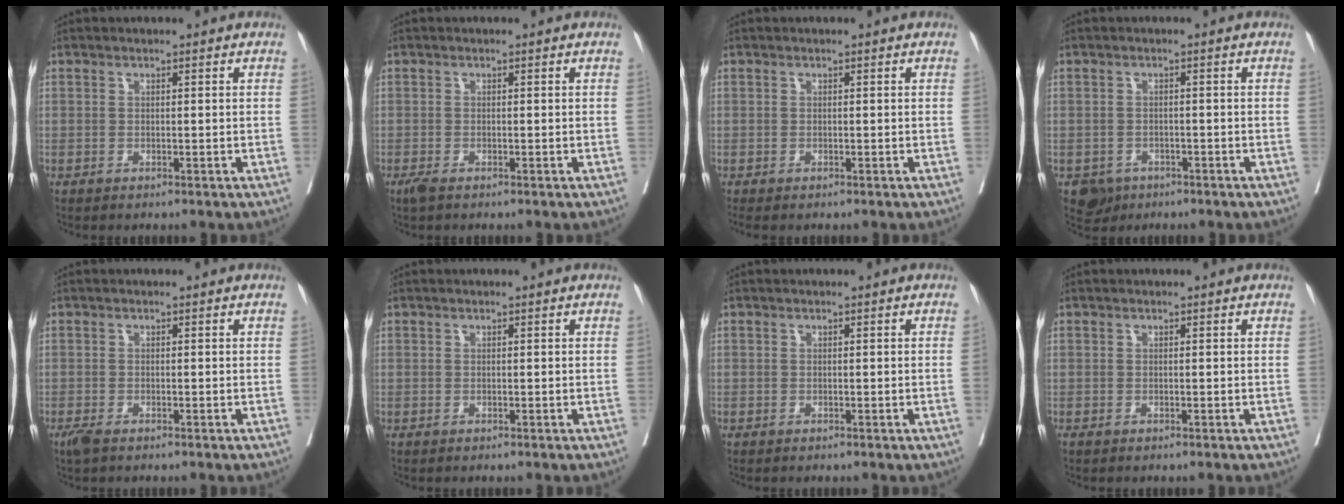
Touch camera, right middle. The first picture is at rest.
{"total": 1.3, "force": [-0.9, 0.3, 0.9], "torque": [-0.022, -0.006, -0.017]}
{"total": 1.4, "force": [-1.2, 0.5, 0.5], "torque": [-0.008, -0.005, -0.018]}
{"total": 3.4, "force": [-2.0, 2.7, 0.5], "torque": [-0.003, 0.005, -0.029]}
{"total": 1.8, "force": [-1.3, 0.6, 1.2], "torque": [-0.027, -0.006, -0.023]}
{"total": 0.0}
{"total": 0.0}
{"total": 0.0}